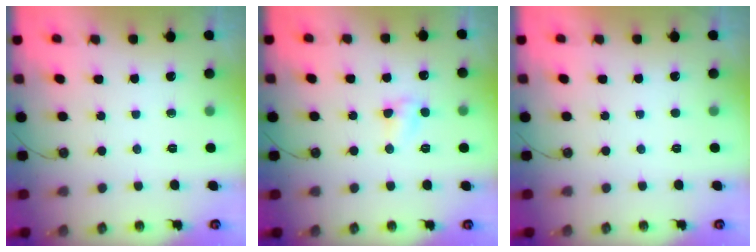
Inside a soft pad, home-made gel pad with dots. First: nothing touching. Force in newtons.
{"total": 3.7, "press": 3.7, "slide": 0.3}
{"total": 0.0}